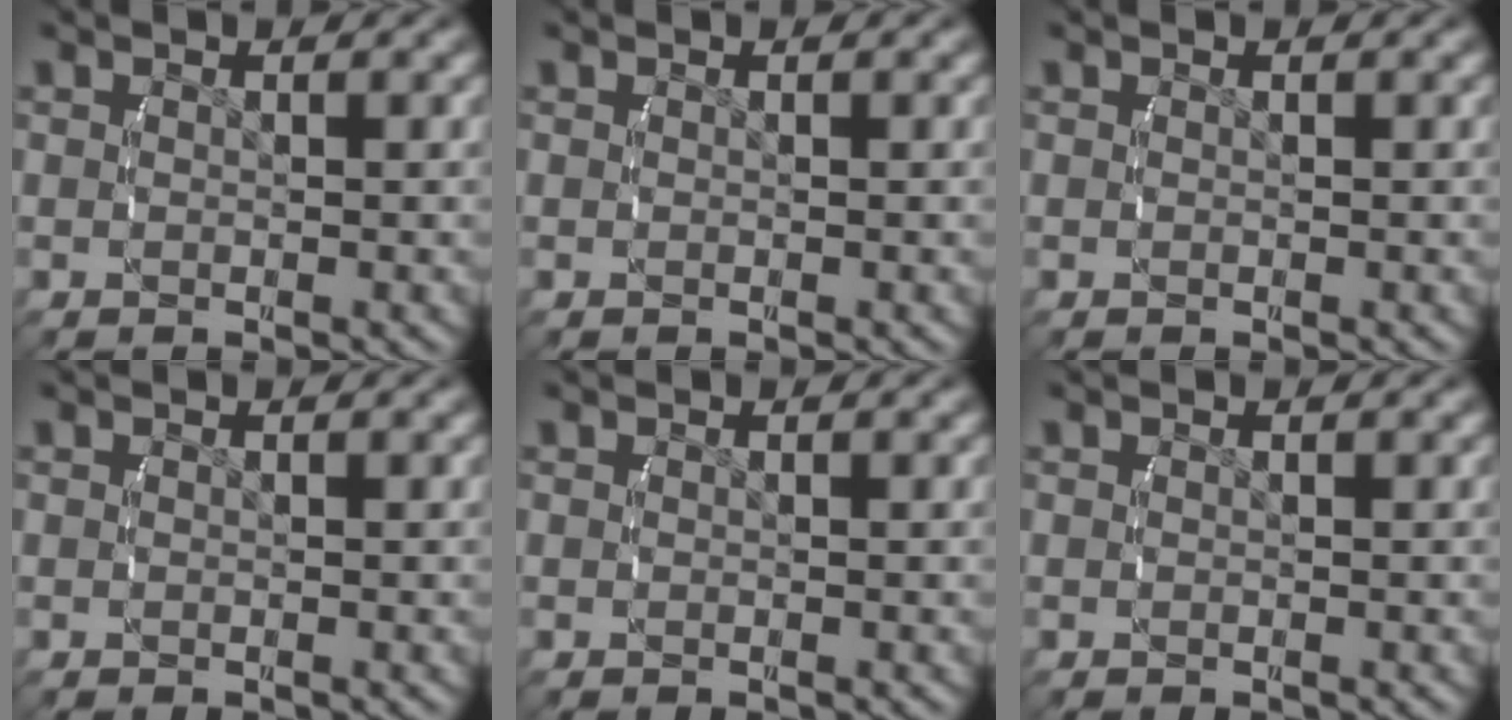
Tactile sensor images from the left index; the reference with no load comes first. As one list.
[{"total": 0.0}, {"total": 0.0}, {"total": 0.0}, {"total": 0.0}, {"total": 0.0}]